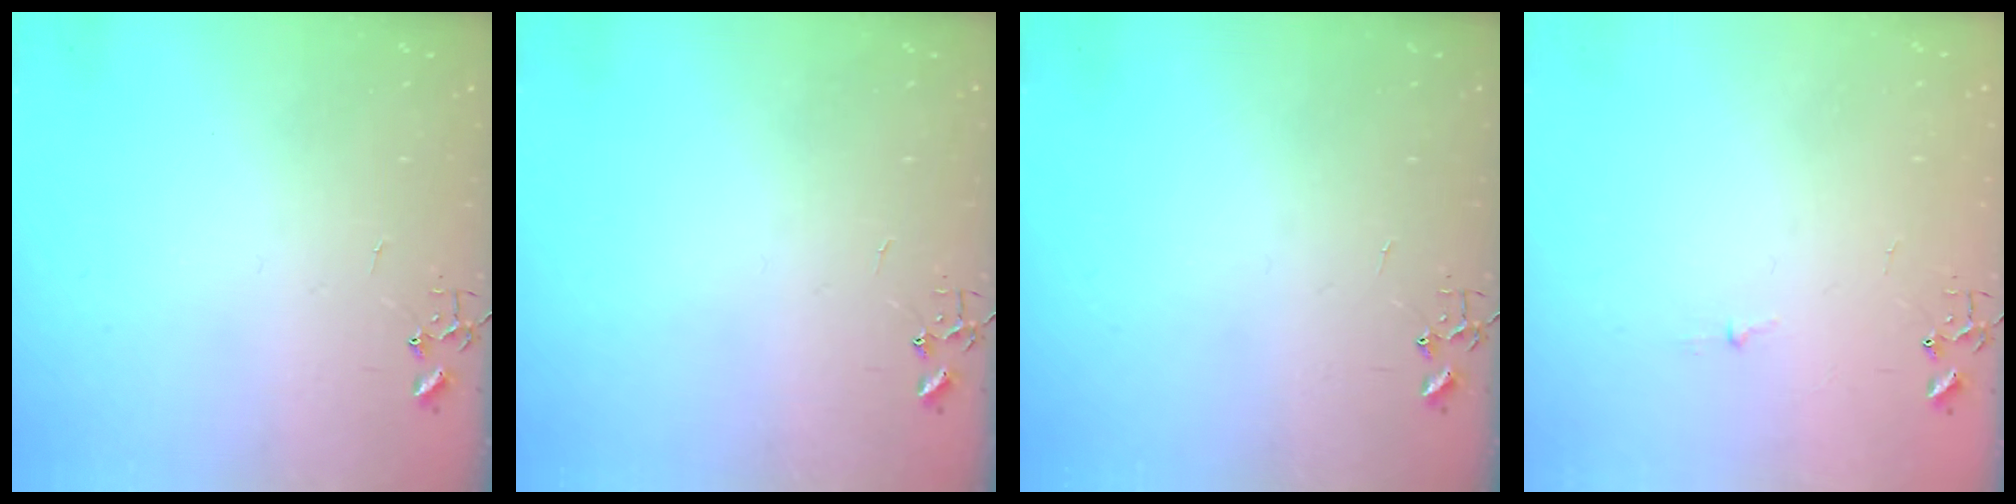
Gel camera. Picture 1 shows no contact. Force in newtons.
{"total": 0.0}
{"total": 0.0}
{"total": 2.7, "press": 2.7, "slide": 0.3}